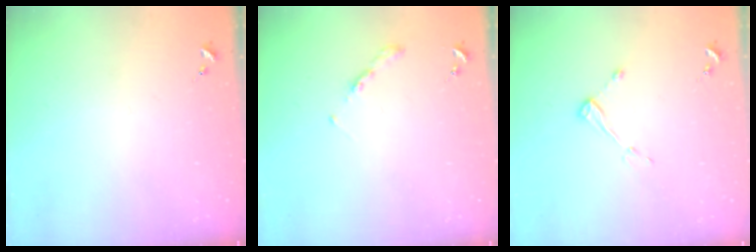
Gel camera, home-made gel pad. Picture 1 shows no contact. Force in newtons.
{"total": 3.2, "press": 3.2, "slide": 0.4}
{"total": 4.2, "press": 4.2, "slide": 0.6}